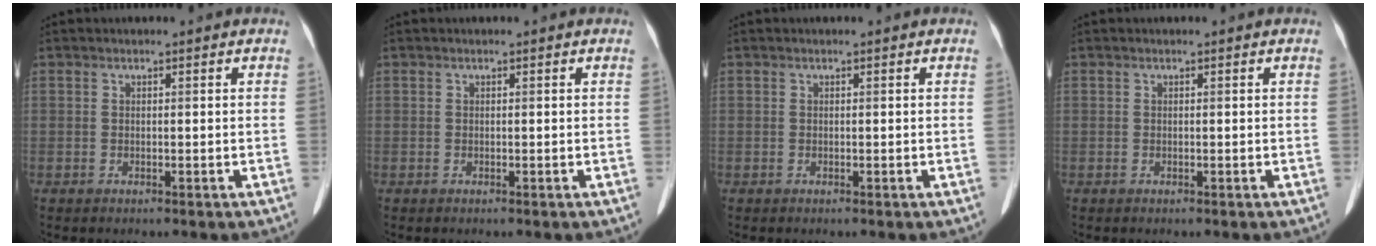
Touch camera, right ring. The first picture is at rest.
{"total": 0.0}
{"total": 0.0}
{"total": 0.0}